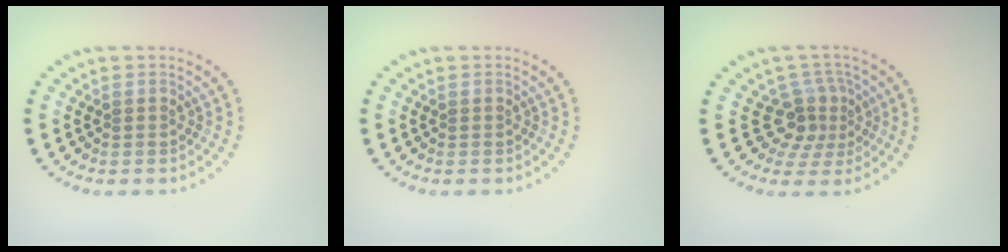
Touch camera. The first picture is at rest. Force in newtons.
{"total": 0.0}
{"total": 3.3, "press": 2.3, "slide": 2.4}